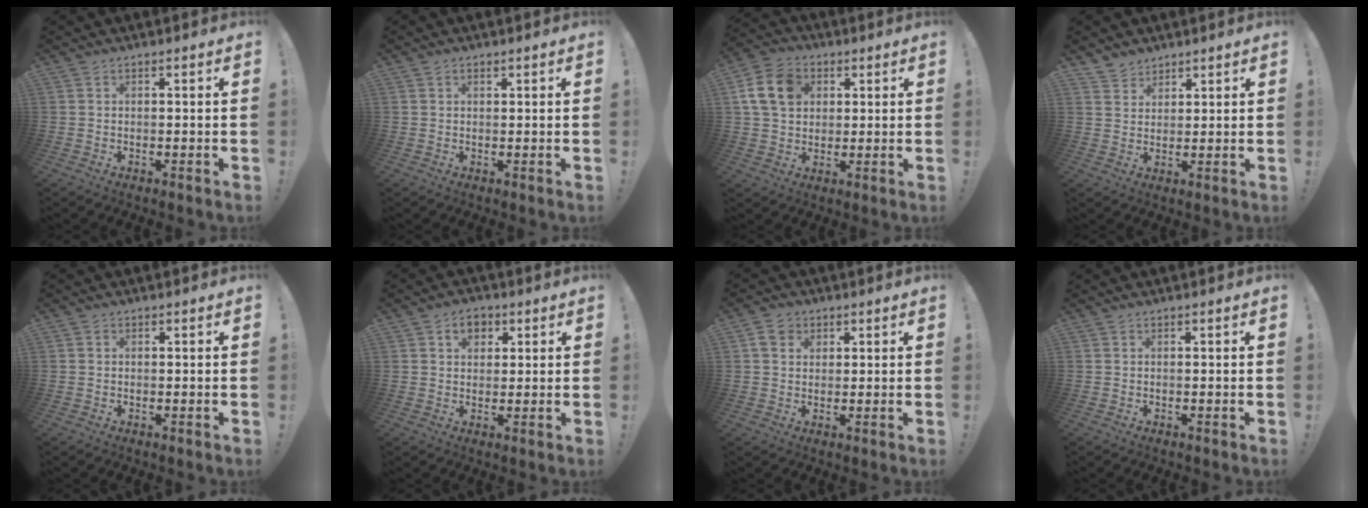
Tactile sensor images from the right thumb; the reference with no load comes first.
{"total": 0.8, "force": [0.6, 0.5, 0.2], "torque": [-0.001, -0.001, 0.011]}
{"total": 13.2, "force": [4.1, 10.2, 7.2], "torque": [-0.126, 0.001, 0.087]}
{"total": 4.4, "force": [3.7, 2.4, 0.1], "torque": [-0.004, -0.026, 0.071]}
{"total": 0.6, "force": [0.0, 0.6, 0.0], "torque": [-0.003, 0.003, 0.002]}
{"total": 5.6, "force": [2.4, 4.2, 2.8], "torque": [-0.033, -0.002, 0.042]}
{"total": 5.5, "force": [2.3, 4.4, 2.3], "torque": [-0.036, -0.001, 0.044]}
{"total": 0.0}